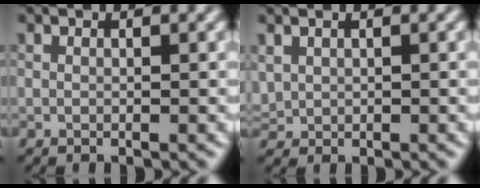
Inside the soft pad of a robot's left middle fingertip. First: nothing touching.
{"total": 0.0}